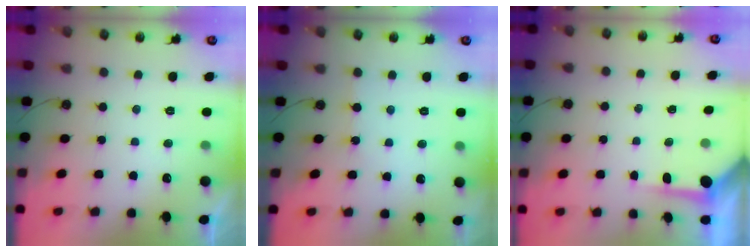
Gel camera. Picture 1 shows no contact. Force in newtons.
{"total": 2.5, "press": 2.5, "slide": 0.4}
{"total": 3.9, "press": 3.9, "slide": 0.3}